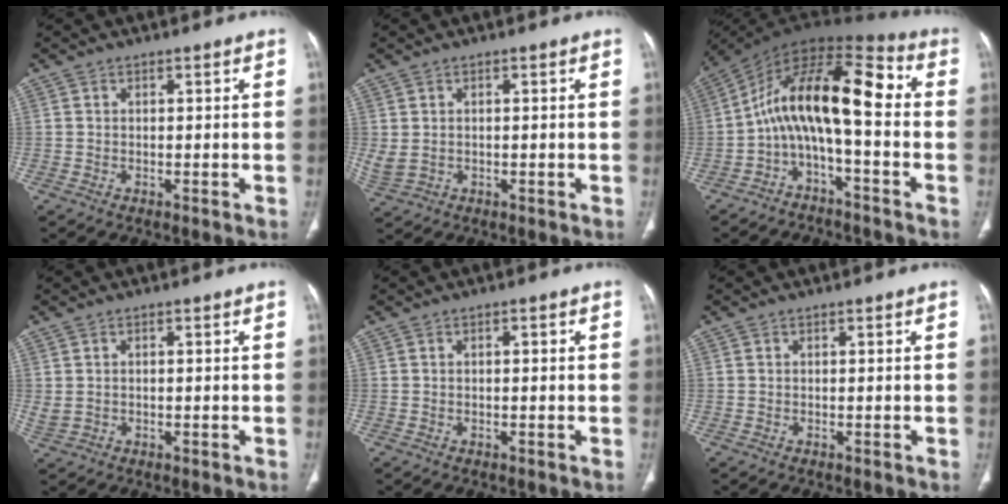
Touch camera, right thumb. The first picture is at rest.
{"total": 2.9, "force": [0.2, 2.1, 2.1], "torque": [-0.053, 0.003, 0.013]}
{"total": 14.2, "force": [-2.1, 5.4, 12.9], "torque": [-0.204, 0.095, -0.050]}
{"total": 2.4, "force": [0.2, 1.8, 1.5], "torque": [-0.034, 0.003, 0.012]}
{"total": 0.9, "force": [0.1, 0.3, 0.9], "torque": [-0.016, 0.002, 0.003]}
{"total": 0.0}